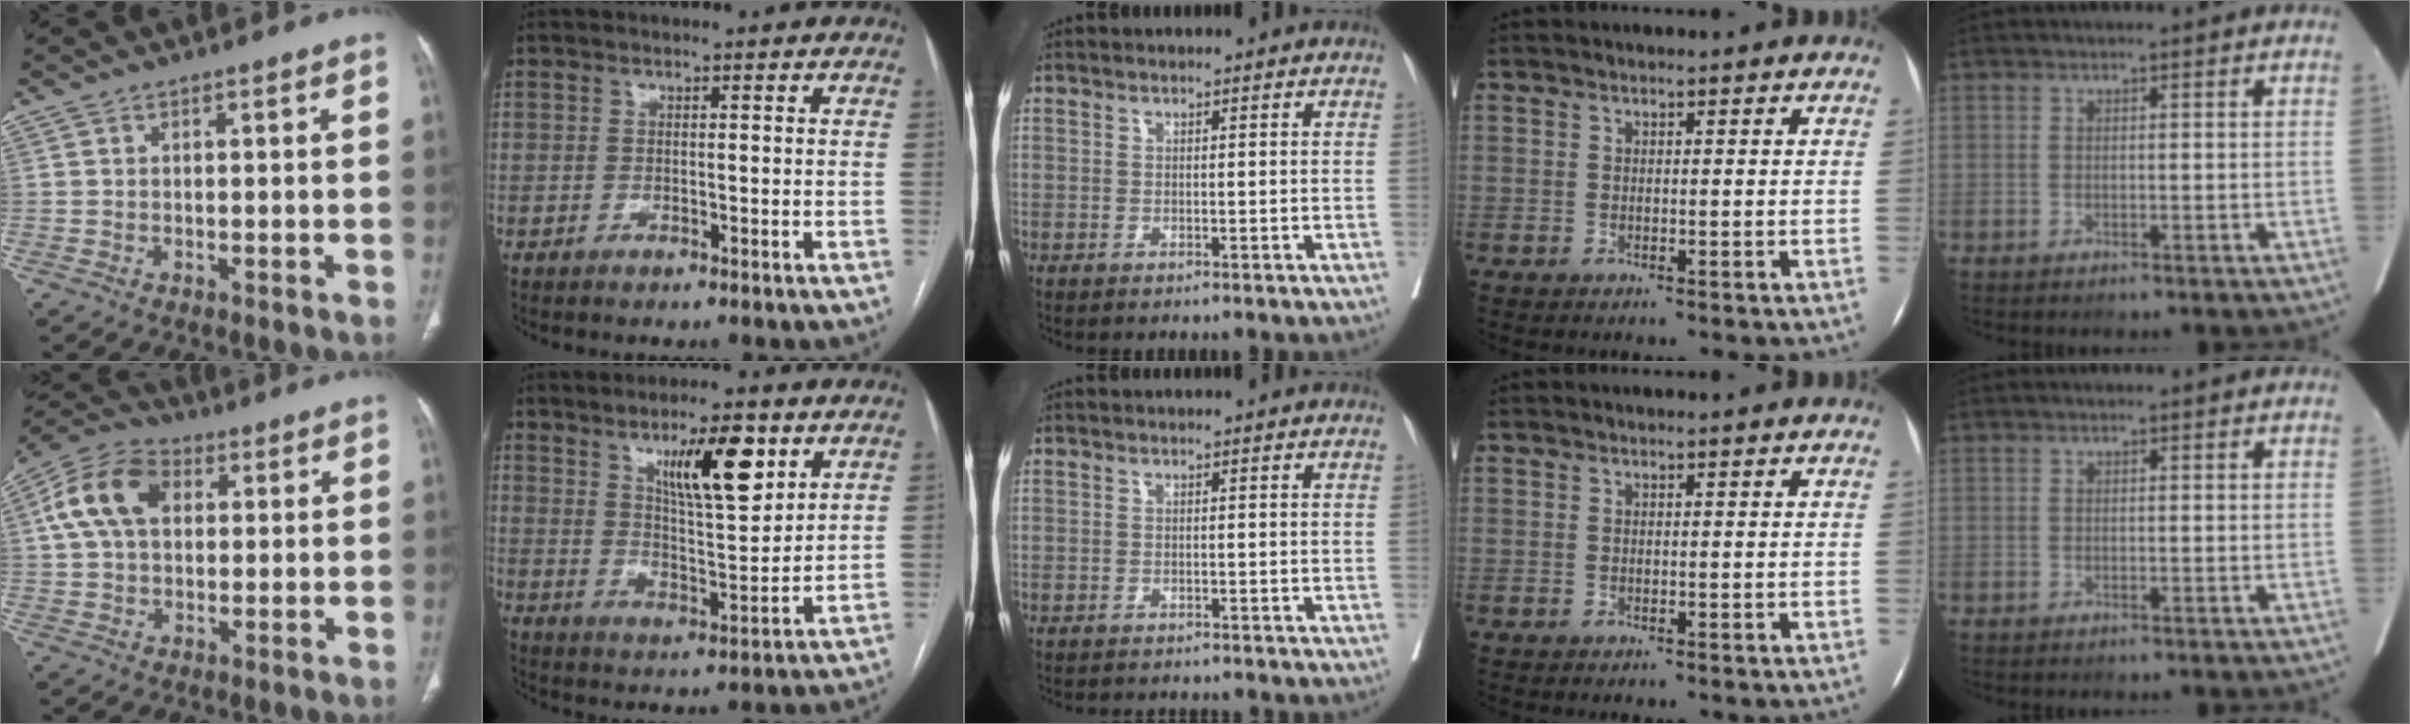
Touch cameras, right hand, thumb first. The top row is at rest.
{"thumb": {"total": 12.7, "force": [3.2, 8.7, 8.8], "torque": [-0.158, 0.022, 0.050]}, "index": {"total": 11.3, "force": [5.9, 2.5, 9.4], "torque": [-0.154, -0.003, 0.101]}, "middle": {"total": 5.8, "force": [-5.4, 1.2, 1.5], "torque": [-0.014, -0.005, -0.070]}}